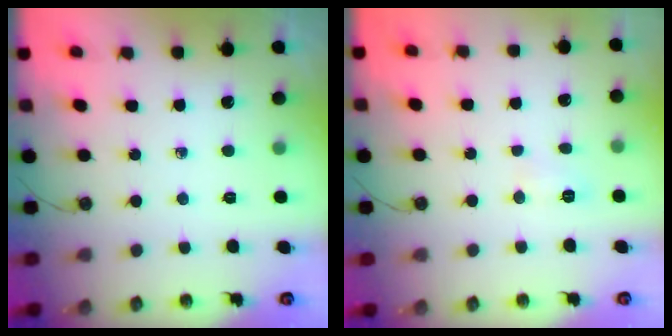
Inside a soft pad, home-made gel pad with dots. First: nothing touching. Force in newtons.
{"total": 5.8, "press": 5.8, "slide": 0.6}